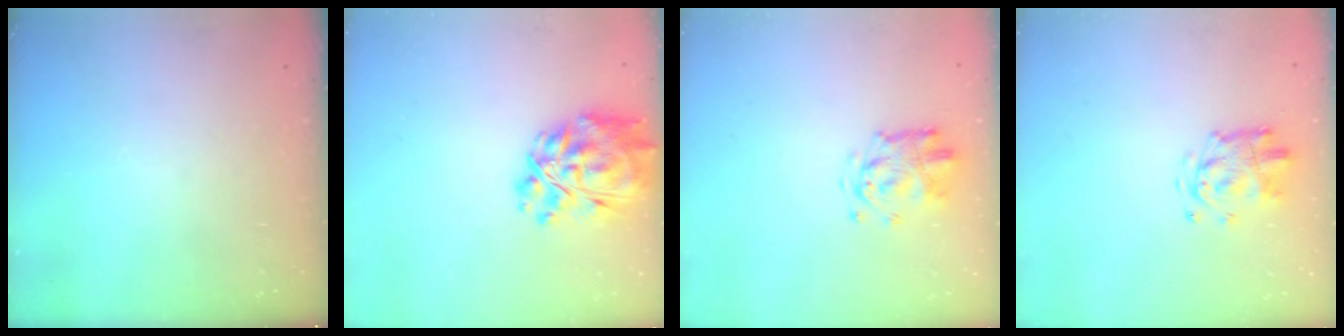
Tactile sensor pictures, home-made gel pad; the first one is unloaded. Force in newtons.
{"total": 16.8, "press": 16.0, "slide": 5.2}
{"total": 3.3, "press": 3.2, "slide": 0.4}
{"total": 3.8, "press": 3.8, "slide": 0.4}